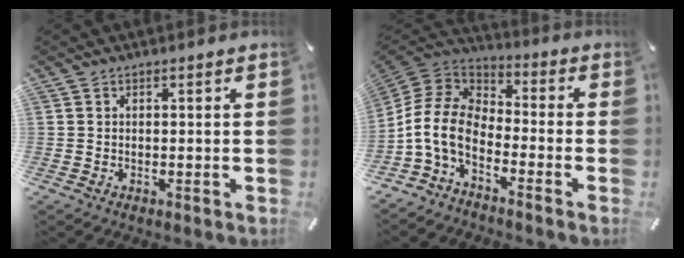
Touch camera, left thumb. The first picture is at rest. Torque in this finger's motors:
{"motor_torque": [-0.04, 1.23, 1.14, 1.12, 0.17]}